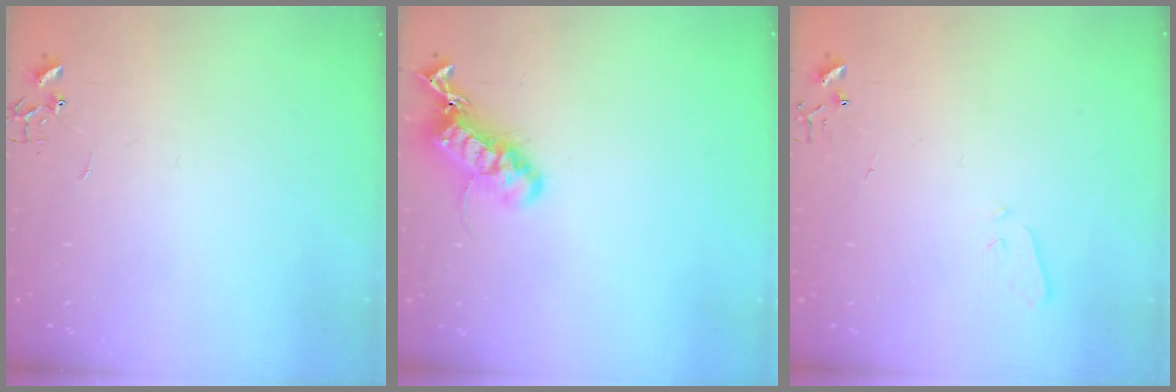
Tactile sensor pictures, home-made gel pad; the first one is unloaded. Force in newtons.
{"total": 16.7, "press": 16.6, "slide": 1.2}
{"total": 3.3, "press": 3.2, "slide": 0.5}